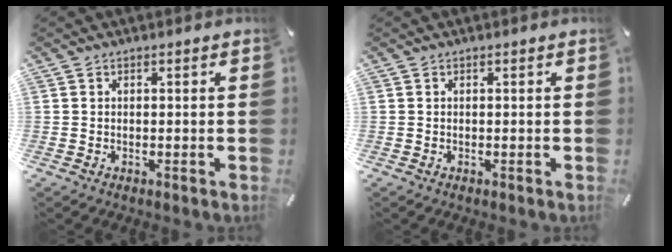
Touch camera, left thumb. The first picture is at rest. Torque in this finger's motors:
{"motor_torque": [0.00, 0.00, 0.00, 0.00, 0.00]}